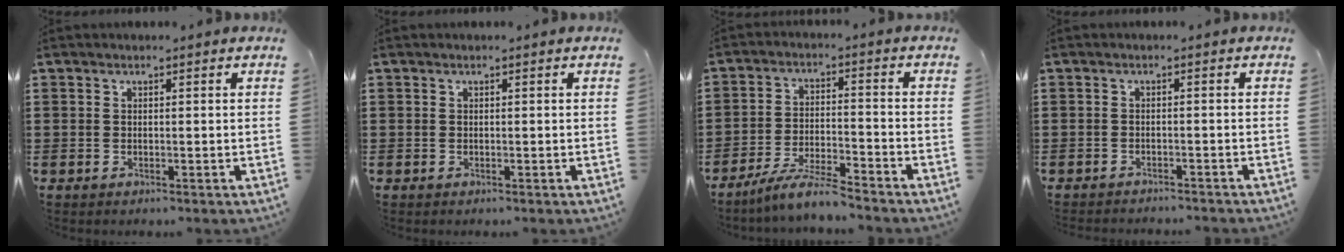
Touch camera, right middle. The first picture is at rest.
{"total": 0.0}
{"total": 6.4, "force": [-5.8, 0.1, 2.7], "torque": [-0.063, -0.010, -0.112]}
{"total": 1.4, "force": [-1.4, 0.0, 0.0], "torque": [-0.004, 0.001, -0.030]}